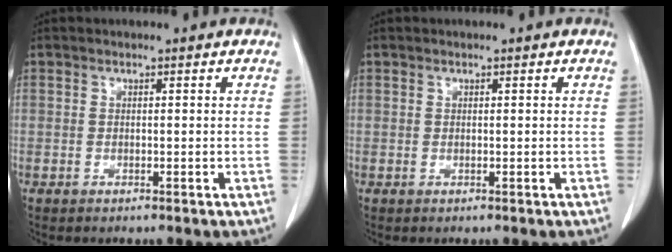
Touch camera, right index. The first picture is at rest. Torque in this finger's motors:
{"motor_torque": [-0.05, -0.12, 0.03, 0.00]}